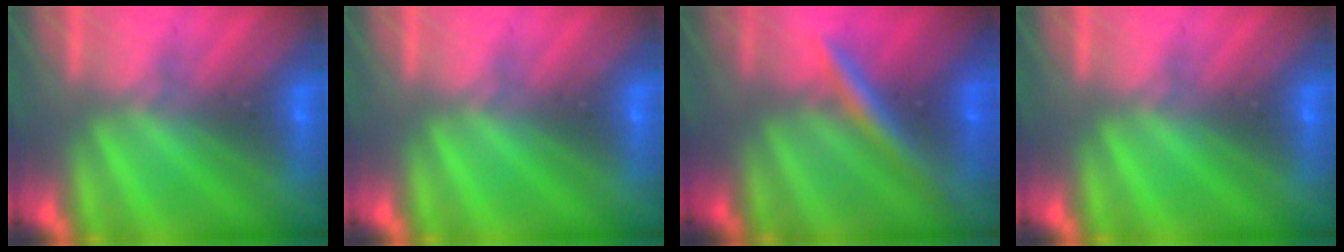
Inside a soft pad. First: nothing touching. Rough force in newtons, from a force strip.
{"total": 0.0}
{"total": 2.4}
{"total": 0.0}